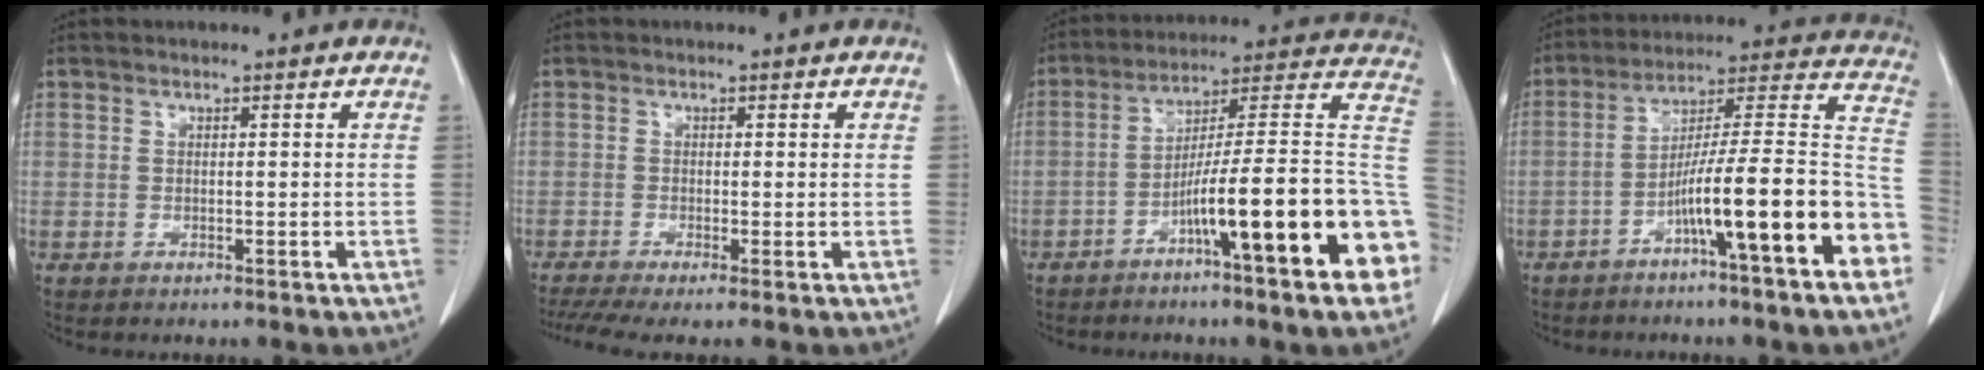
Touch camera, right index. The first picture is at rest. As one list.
[{"total": 4.9, "force": [-2.8, 1.1, 3.9], "torque": [-0.073, -0.006, -0.051]}, {"total": 21.7, "force": [-8.0, 1.0, 20.2], "torque": [-0.215, 0.020, -0.122]}, {"total": 18.0, "force": [-7.7, 0.5, 16.3], "torque": [-0.211, 0.025, -0.122]}]